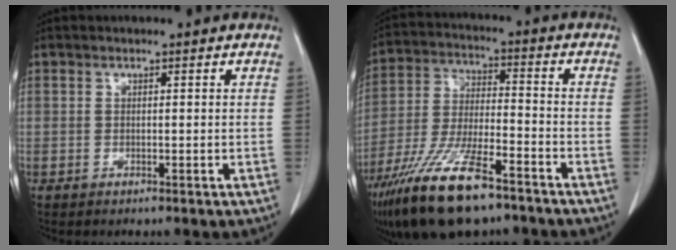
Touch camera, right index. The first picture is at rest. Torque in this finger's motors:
{"motor_torque": [1.17, -0.96, 0.42, 0.21]}